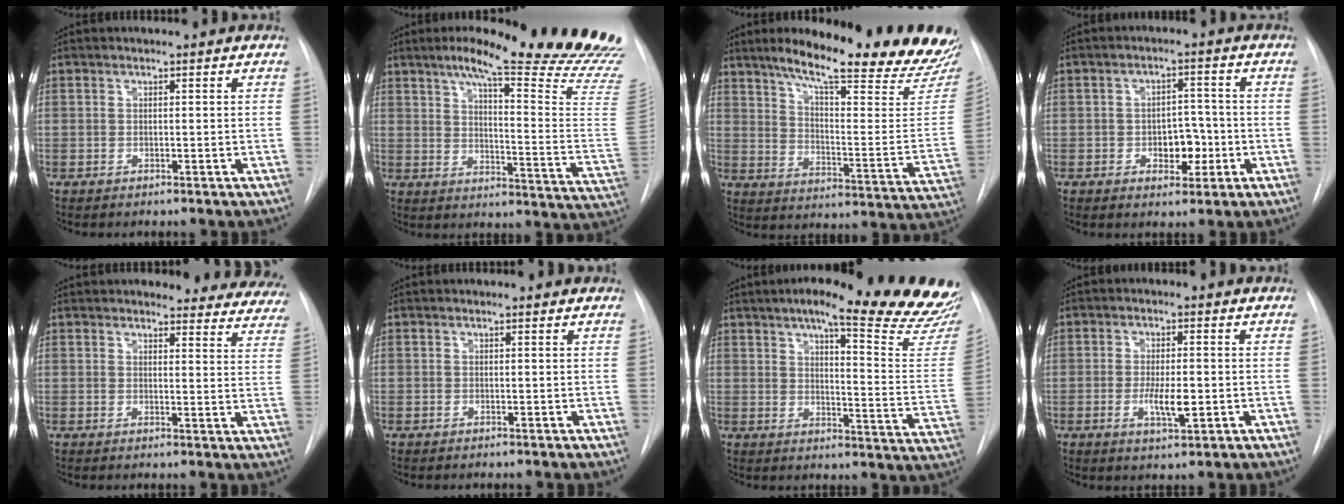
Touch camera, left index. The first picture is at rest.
{"total": 24.3, "force": [20.2, -0.6, 13.4], "torque": [-0.168, -0.106, 0.249]}
{"total": 25.2, "force": [21.3, 2.2, 13.1], "torque": [-0.190, -0.090, 0.274]}
{"total": 5.2, "force": [-2.3, 3.0, 3.7], "torque": [-0.043, 0.004, -0.026]}
{"total": 18.0, "force": [17.0, 4.5, 4.0], "torque": [-0.017, -0.067, 0.166]}
{"total": 0.6, "force": [0.5, 0.3, 0.1], "torque": [-0.011, 0.004, 0.001]}
{"total": 21.9, "force": [18.7, 1.6, 11.3], "torque": [-0.149, -0.087, 0.218]}
{"total": 4.9, "force": [-1.8, 1.1, 4.4], "torque": [-0.083, -0.011, -0.022]}